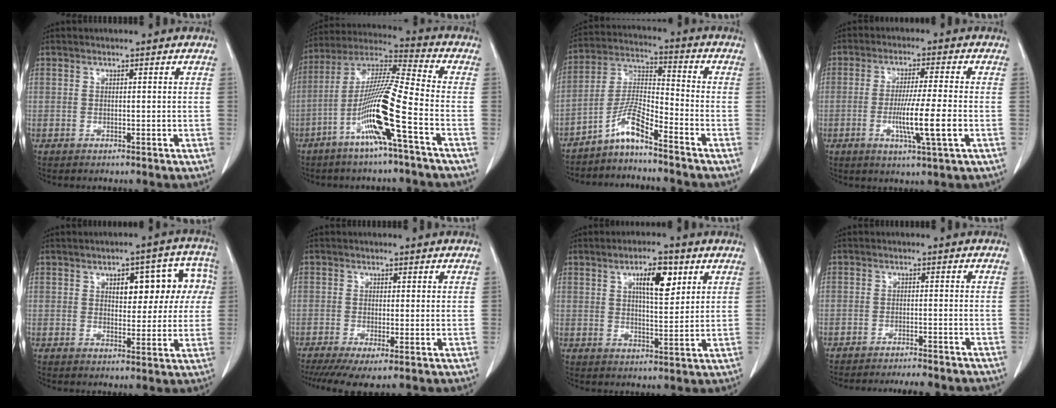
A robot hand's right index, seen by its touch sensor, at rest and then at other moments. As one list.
[{"total": 14.0, "force": [-5.6, -0.8, 12.8], "torque": [-0.255, -0.002, -0.114]}, {"total": 7.0, "force": [-5.4, 0.1, 4.5], "torque": [-0.101, 0.003, -0.108]}, {"total": 8.4, "force": [-2.1, -0.5, 8.1], "torque": [-0.145, -0.017, -0.040]}, {"total": 9.8, "force": [2.4, 4.6, 8.3], "torque": [-0.090, 0.037, 0.031]}, {"total": 5.4, "force": [-3.3, 0.9, 4.2], "torque": [-0.068, -0.016, -0.057]}, {"total": 7.1, "force": [3.1, 2.0, 6.0], "torque": [-0.101, 0.004, 0.051]}, {"total": 10.1, "force": [-9.4, 1.0, 3.5], "torque": [-0.040, -0.010, -0.115]}]